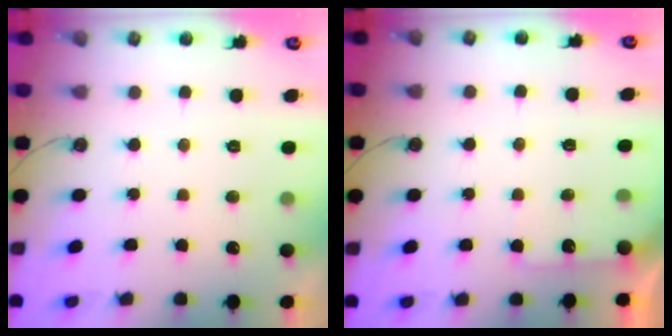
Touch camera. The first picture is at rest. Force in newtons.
{"total": 4.9, "press": 4.9, "slide": 0.4}